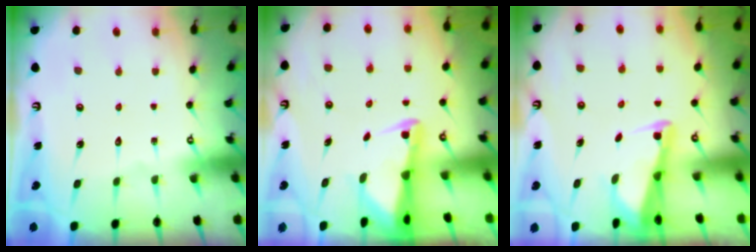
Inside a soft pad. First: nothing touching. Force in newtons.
{"total": 2.5, "press": 2.5, "slide": 0.5}
{"total": 2.3, "press": 2.3, "slide": 0.2}